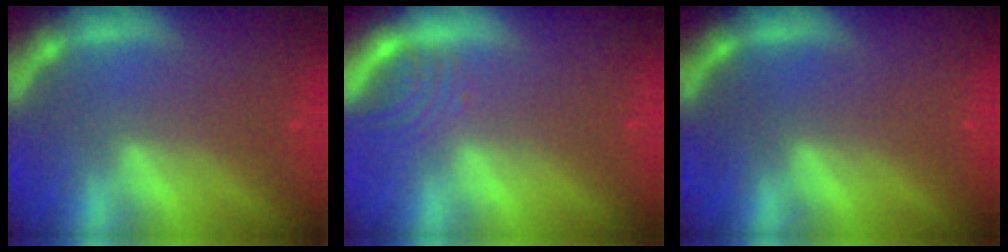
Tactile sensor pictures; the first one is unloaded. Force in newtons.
{"total": 2.5}
{"total": 0.0}